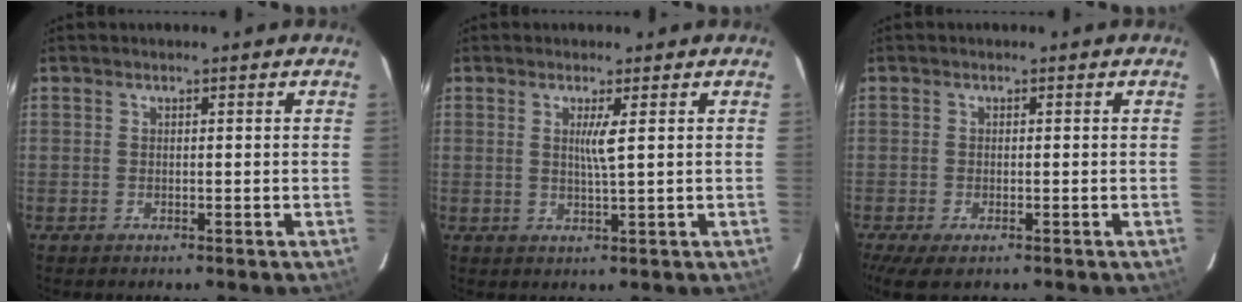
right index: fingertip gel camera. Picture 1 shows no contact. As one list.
[{"total": 2.6, "force": [0.7, -0.5, 2.4], "torque": [-0.048, -0.006, 0.013]}, {"total": 5.7, "force": [-3.8, 2.0, 3.7], "torque": [-0.068, -0.017, -0.063]}]